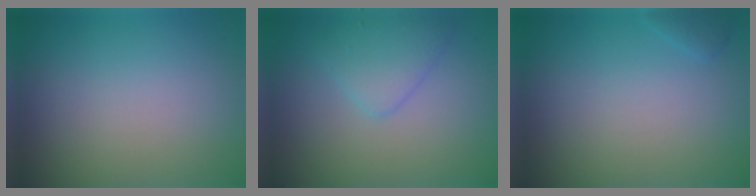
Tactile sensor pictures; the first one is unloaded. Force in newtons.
{"total": 2.6, "press": 2.6, "slide": 0.1}
{"total": 0.7, "press": 0.7, "slide": 0.1}